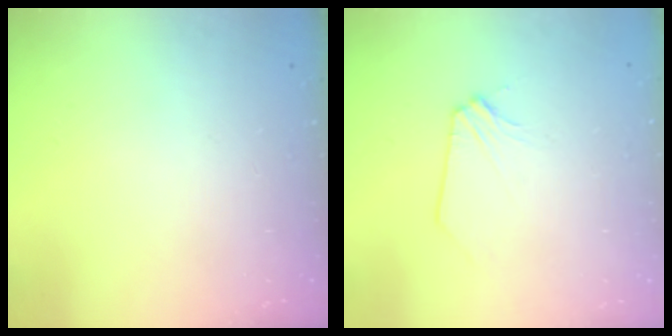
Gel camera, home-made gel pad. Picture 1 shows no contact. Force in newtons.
{"total": 0.6, "press": 0.6, "slide": 0.1}